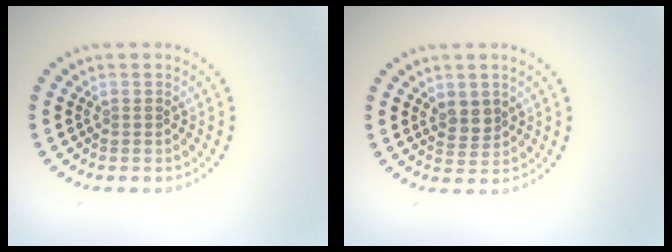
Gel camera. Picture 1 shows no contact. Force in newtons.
{"total": 2.0, "press": 1.9, "slide": 0.8}